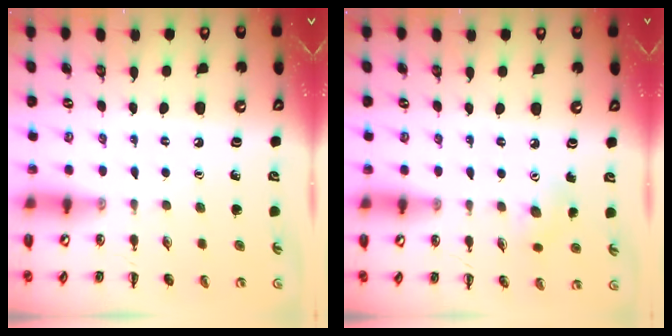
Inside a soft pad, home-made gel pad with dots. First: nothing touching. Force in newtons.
{"total": 5.6, "press": 5.4, "slide": 1.6}